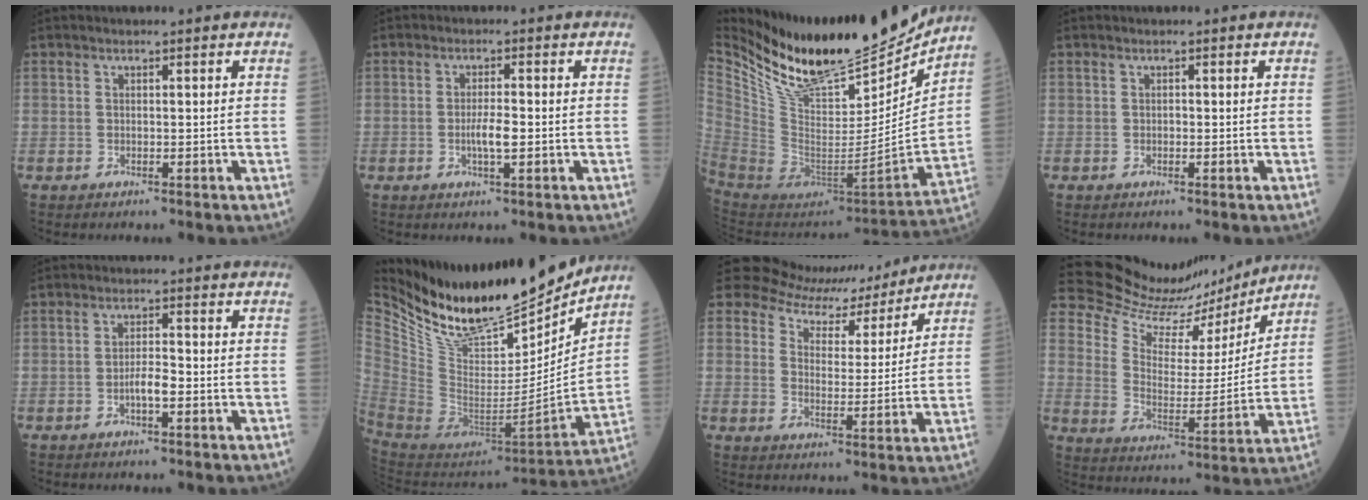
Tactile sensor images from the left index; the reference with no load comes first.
{"total": 3.1, "force": [-0.7, 0.5, 3.0], "torque": [-0.060, -0.001, -0.012]}
{"total": 27.2, "force": [22.7, 7.1, 13.2], "torque": [-0.243, -0.042, 0.373]}
{"total": 0.0}
{"total": 2.9, "force": [-1.2, 0.6, 2.5], "torque": [-0.045, 0.004, -0.023]}
{"total": 23.8, "force": [20.3, 6.0, 10.9], "torque": [-0.202, -0.041, 0.346]}
{"total": 10.8, "force": [9.9, 4.0, 1.9], "torque": [-0.037, 0.010, 0.144]}
{"total": 15.8, "force": [15.4, 3.1, 2.3], "torque": [-0.058, -0.014, 0.235]}